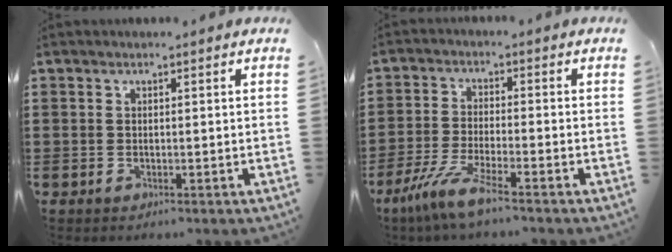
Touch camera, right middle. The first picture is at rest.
{"total": 6.5, "force": [-4.8, 0.0, 4.4], "torque": [-0.110, -0.024, -0.098]}